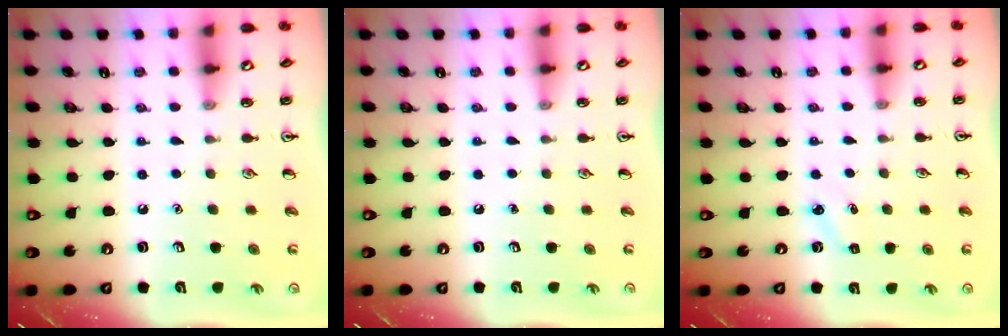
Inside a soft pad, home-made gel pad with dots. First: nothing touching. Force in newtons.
{"total": 0.0}
{"total": 3.2, "press": 3.0, "slide": 1.0}